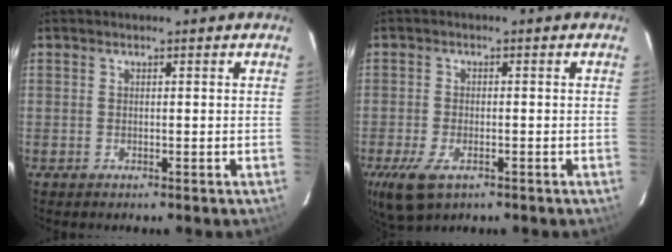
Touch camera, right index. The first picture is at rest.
{"total": 7.4, "force": [-3.9, 3.7, 5.1], "torque": [-0.122, -0.023, -0.071]}